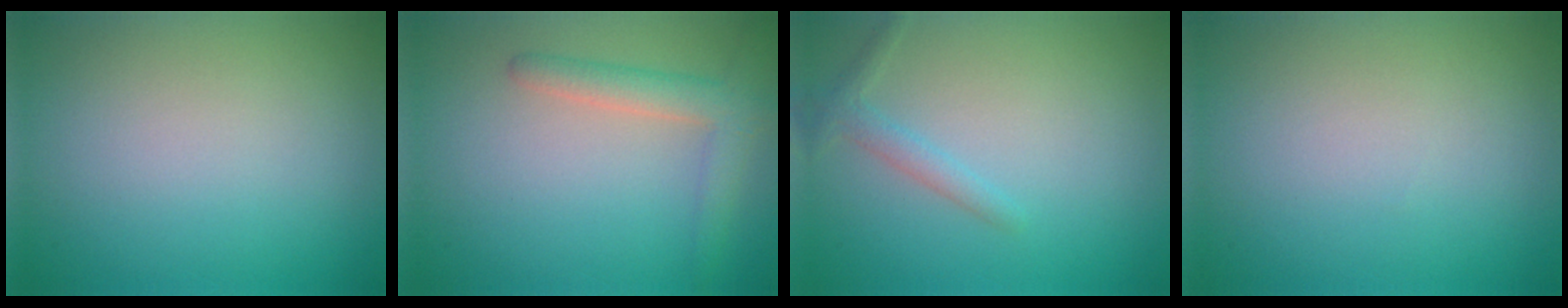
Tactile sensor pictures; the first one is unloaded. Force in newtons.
{"total": 3.0, "press": 3.0, "slide": 0.1}
{"total": 1.6, "press": 1.6, "slide": 0.1}
{"total": 0.0}